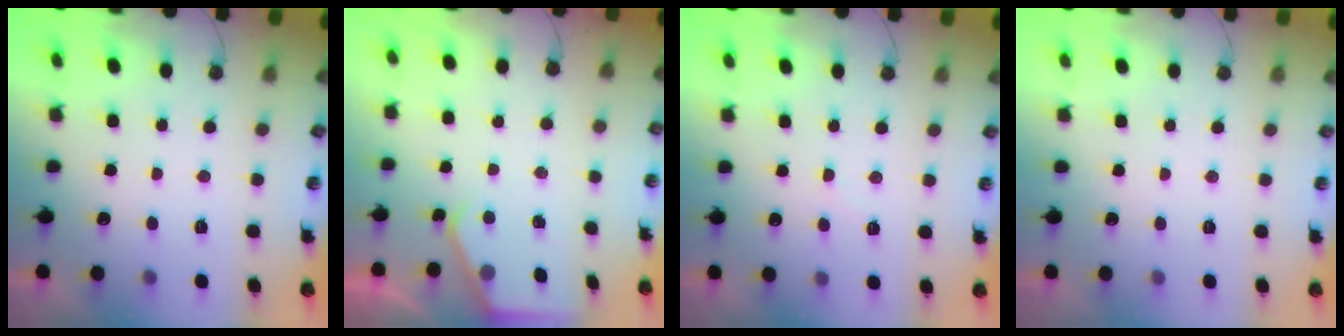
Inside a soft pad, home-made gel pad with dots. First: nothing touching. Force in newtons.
{"total": 2.2, "press": 2.2, "slide": 0.3}
{"total": 4.6, "press": 4.5, "slide": 0.6}
{"total": 0.0}